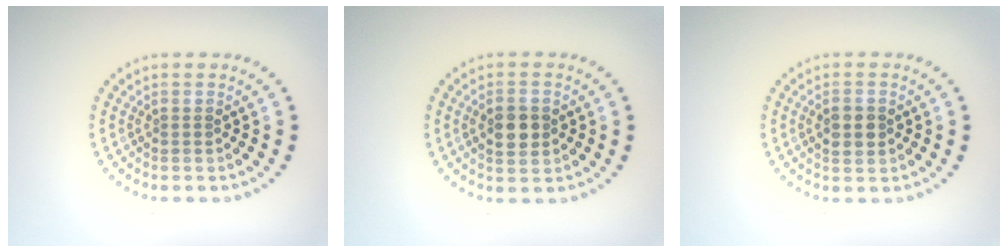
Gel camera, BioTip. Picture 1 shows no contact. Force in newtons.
{"total": 3.3, "press": 3.3, "slide": 0.1}
{"total": 2.6, "press": 2.6, "slide": 0.0}